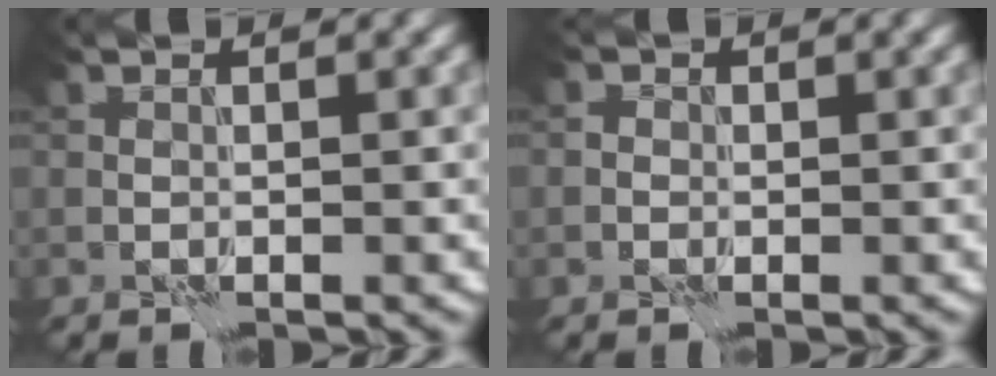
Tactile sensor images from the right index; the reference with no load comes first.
{"total": 0.7, "force": [-0.2, 0.7, 0.2], "torque": [-0.001, 0.003, -0.009]}